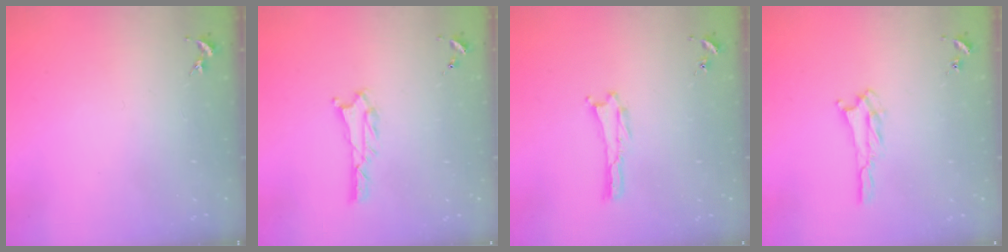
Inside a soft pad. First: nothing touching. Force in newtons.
{"total": 0.7, "press": 0.7, "slide": 0.1}
{"total": 0.0}
{"total": 2.3, "press": 2.2, "slide": 0.4}